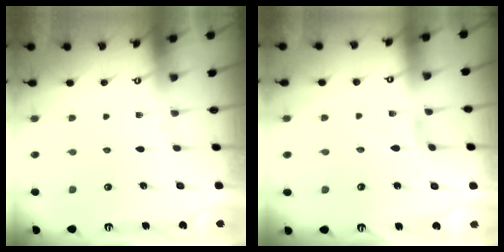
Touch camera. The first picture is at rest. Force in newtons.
{"total": 0.0}